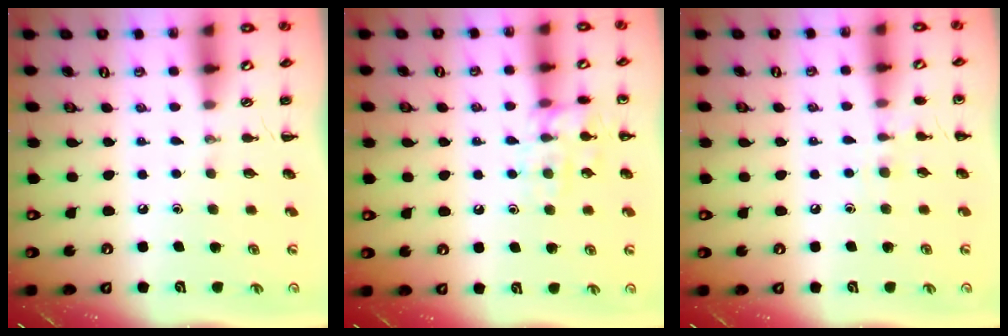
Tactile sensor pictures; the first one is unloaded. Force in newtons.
{"total": 10.7, "press": 10.7, "slide": 0.8}
{"total": 6.3, "press": 6.0, "slide": 2.0}